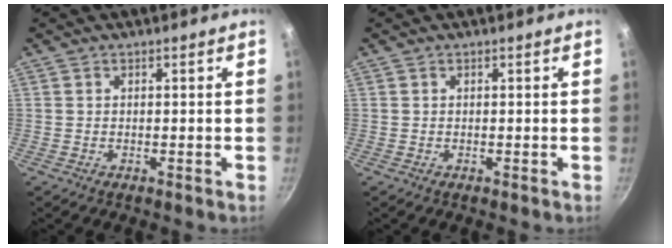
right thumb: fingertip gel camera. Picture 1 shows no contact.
{"total": 0.0}